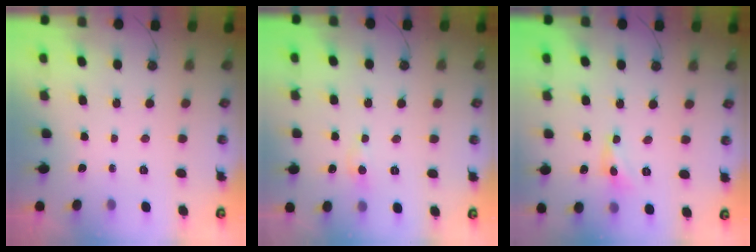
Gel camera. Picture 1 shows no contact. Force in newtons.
{"total": 1.6, "press": 1.5, "slide": 0.2}
{"total": 1.9, "press": 1.9, "slide": 0.2}